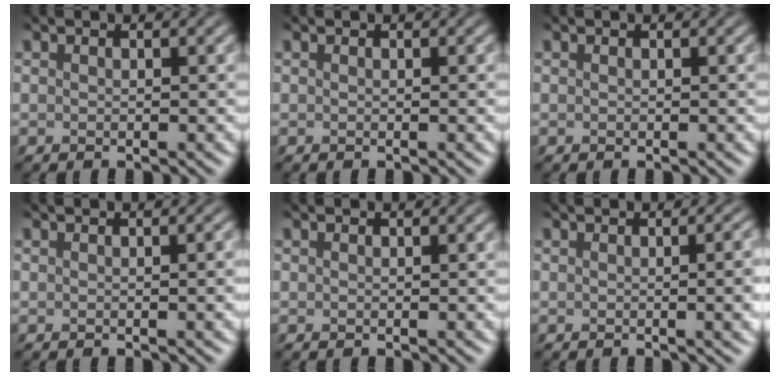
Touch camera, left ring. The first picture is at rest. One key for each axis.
{"total": 0.0}
{"total": 0.0}
{"total": 3.3, "fx": 0.5, "fy": 1.5, "fz": 3.0, "tx": -0.017, "ty": 0.013, "tz": -0.008}
{"total": 0.0}
{"total": 8.4, "fx": 1.2, "fy": 4.3, "fz": 7.2, "tx": -0.033, "ty": 0.045, "tz": -0.003}